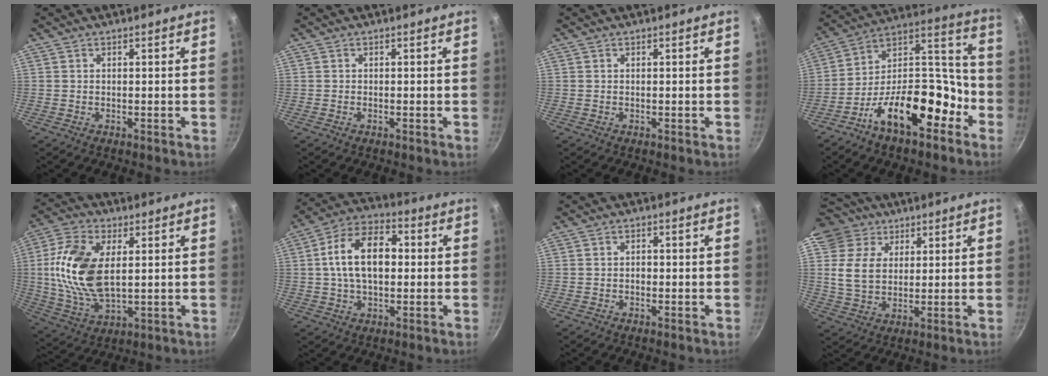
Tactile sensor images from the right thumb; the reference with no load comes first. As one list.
[{"total": 0.0}, {"total": 0.0}, {"total": 20.3, "force": [-10.3, 10.0, 14.4], "torque": [-0.177, 0.098, -0.182]}, {"total": 16.5, "force": [2.5, 9.0, 13.6], "torque": [-0.263, 0.000, 0.048]}, {"total": 14.2, "force": [1.2, 8.7, 11.2], "torque": [-0.169, 0.029, 0.007]}, {"total": 1.0, "force": [-0.2, 0.8, 0.7], "torque": [-0.009, 0.005, -0.006]}, {"total": 12.3, "force": [5.2, 9.6, 5.7], "torque": [-0.079, -0.014, 0.090]}]